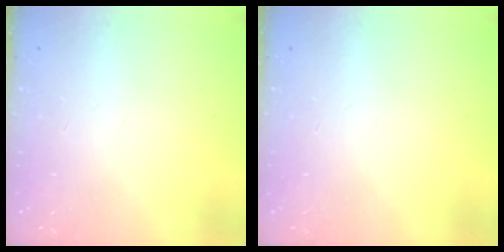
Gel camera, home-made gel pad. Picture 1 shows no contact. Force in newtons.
{"total": 0.0}